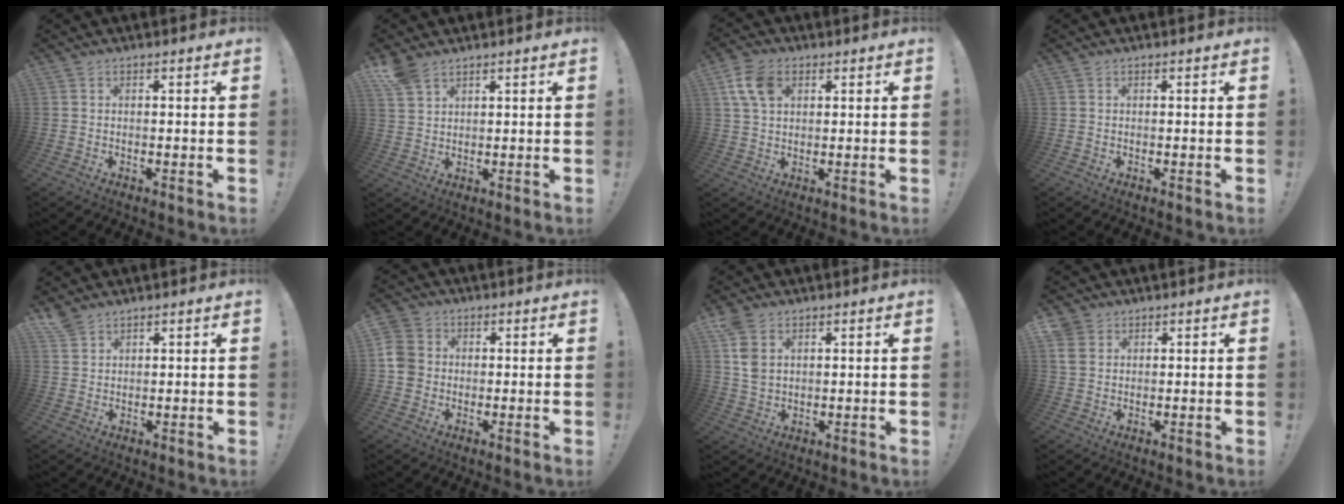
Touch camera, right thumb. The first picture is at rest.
{"total": 6.0, "force": [4.3, 3.4, 2.4], "torque": [-0.051, -0.013, 0.086]}
{"total": 8.6, "force": [3.3, 5.6, 5.6], "torque": [-0.107, 0.004, 0.067]}
{"total": 0.0}
{"total": 4.2, "force": [3.4, 2.3, 1.0], "torque": [-0.016, -0.018, 0.063]}
{"total": 6.9, "force": [0.1, 6.3, 2.9], "torque": [-0.063, 0.009, 0.002]}
{"total": 7.6, "force": [3.1, 5.5, 4.3], "torque": [-0.073, -0.004, 0.061]}
{"total": 4.4, "force": [2.3, 3.4, 1.5], "torque": [-0.030, -0.001, 0.048]}